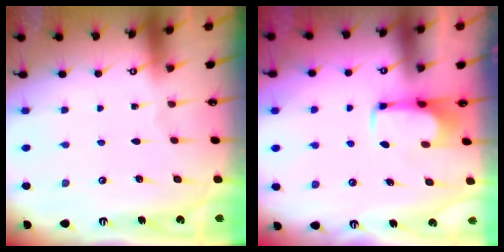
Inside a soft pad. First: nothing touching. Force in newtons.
{"total": 2.1, "press": 2.1, "slide": 0.4}